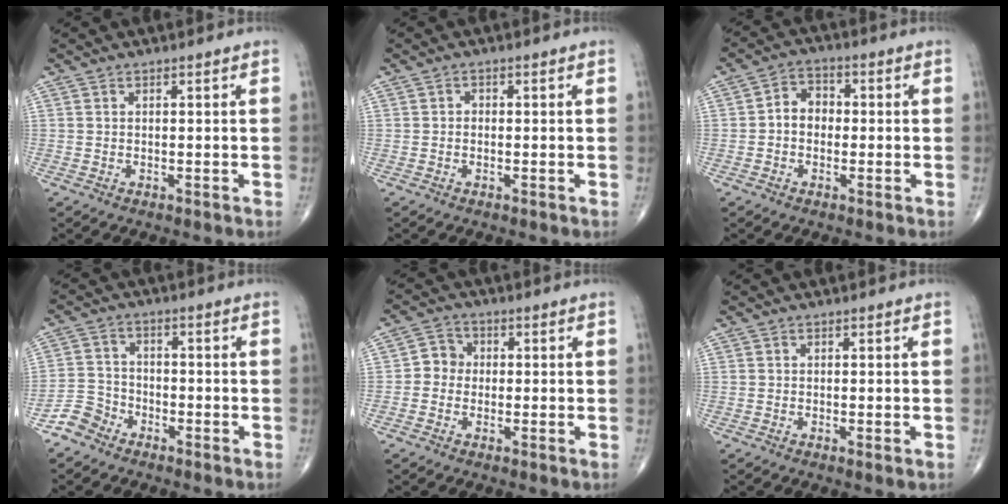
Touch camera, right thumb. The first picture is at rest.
{"total": 0.7, "force": [-0.2, 0.6, 0.3], "torque": [0.001, 0.003, -0.009]}
{"total": 5.0, "force": [-0.5, 4.0, 2.9], "torque": [-0.031, 0.021, -0.020]}
{"total": 4.7, "force": [-3.6, 3.1, 0.4], "torque": [0.009, 0.021, -0.082]}
{"total": 4.0, "force": [-0.4, 3.7, 1.6], "torque": [-0.004, 0.012, -0.019]}
{"total": 0.8, "force": [-0.1, 0.0, 0.7], "torque": [-0.016, -0.003, -0.004]}